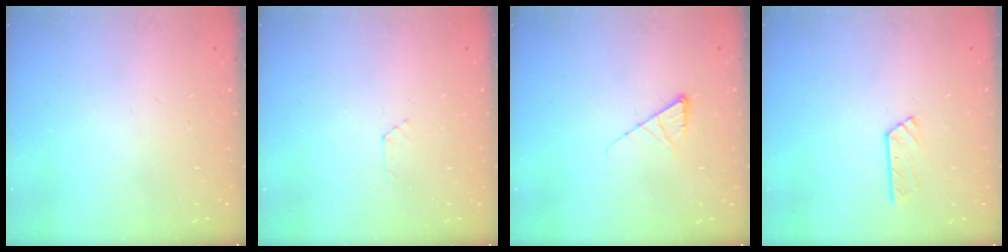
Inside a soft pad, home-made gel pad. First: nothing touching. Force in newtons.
{"total": 2.3, "press": 2.3, "slide": 0.3}
{"total": 5.0, "press": 5.0, "slide": 0.7}
{"total": 3.3, "press": 3.2, "slide": 0.4}